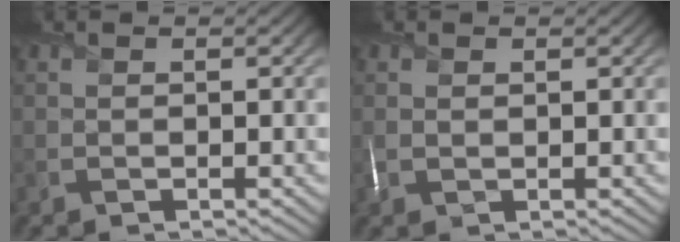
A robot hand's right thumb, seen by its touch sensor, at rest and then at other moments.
{"total": 0.7, "force": [0.2, 0.4, 0.6], "torque": [-0.015, 0.003, 0.005]}